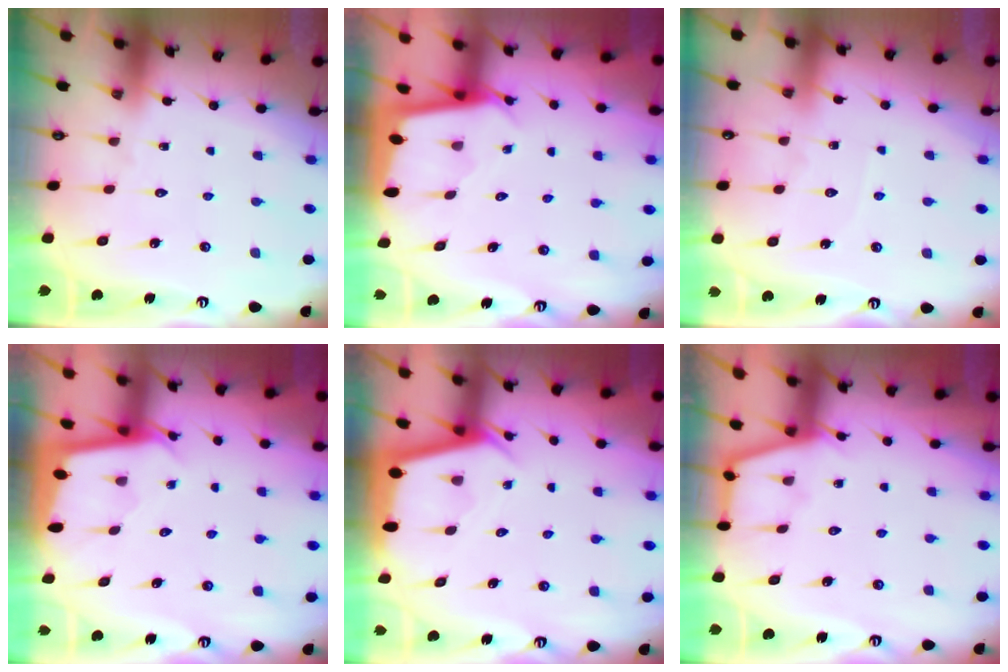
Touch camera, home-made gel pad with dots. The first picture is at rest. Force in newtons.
{"total": 2.4, "press": 2.4, "slide": 0.1}
{"total": 4.0, "press": 3.9, "slide": 0.5}
{"total": 1.9, "press": 1.9, "slide": 0.1}
{"total": 2.3, "press": 2.3, "slide": 0.2}
{"total": 3.5, "press": 3.5, "slide": 0.4}